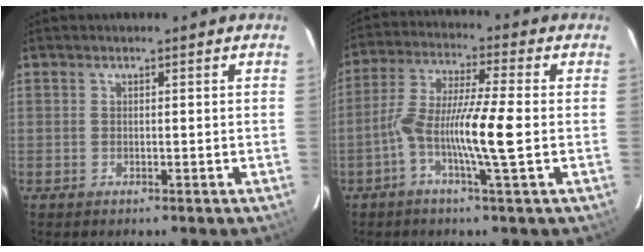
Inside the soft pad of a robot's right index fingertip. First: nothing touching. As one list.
[{"total": 10.2, "force": [-2.3, -0.3, 10.0], "torque": [-0.196, 0.006, -0.049]}]